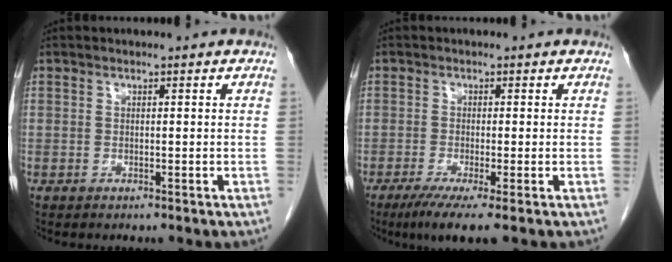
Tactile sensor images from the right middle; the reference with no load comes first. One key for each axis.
{"total": 5.3, "fx": -3.2, "fy": 0.1, "fz": 4.2, "tx": -0.068, "ty": -0.016, "tz": -0.056}